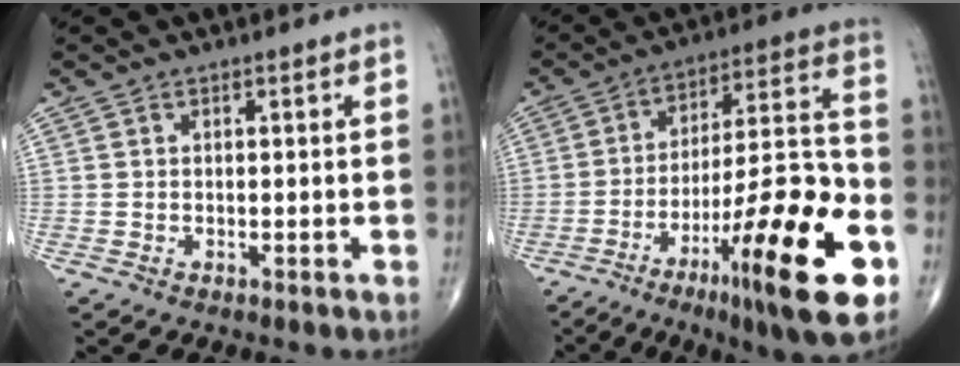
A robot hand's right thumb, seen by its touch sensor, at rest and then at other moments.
{"total": 25.4, "force": [-11.1, 5.2, 22.2], "torque": [-0.315, 0.056, -0.164]}